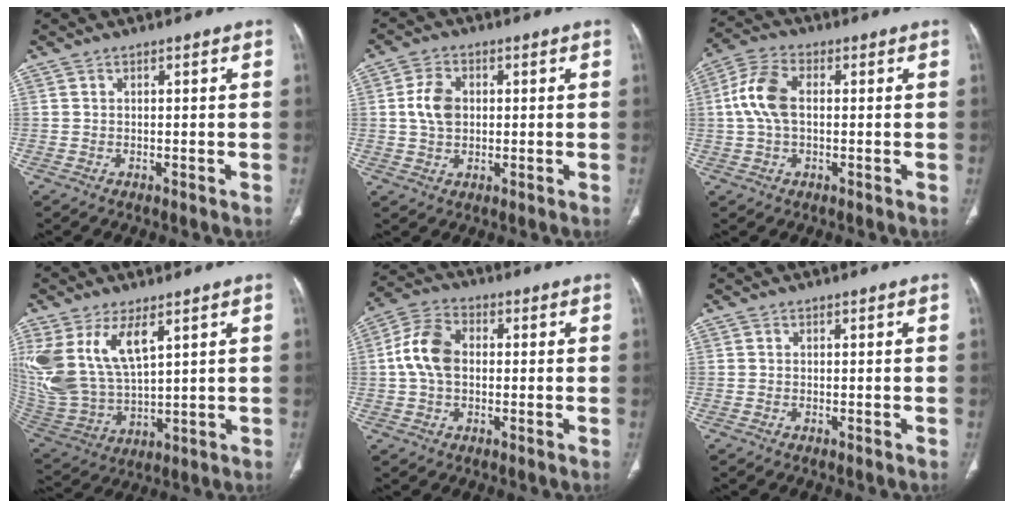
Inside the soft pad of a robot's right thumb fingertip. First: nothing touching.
{"total": 6.0, "force": [0.6, 4.4, 4.1], "torque": [-0.072, 0.003, 0.010]}
{"total": 8.5, "force": [0.6, 5.0, 6.9], "torque": [-0.152, 0.022, 0.007]}
{"total": 16.3, "force": [7.2, 7.9, 12.4], "torque": [-0.259, -0.028, 0.161]}
{"total": 9.2, "force": [0.4, 6.3, 6.7], "torque": [-0.130, 0.023, 0.000]}
{"total": 0.0}